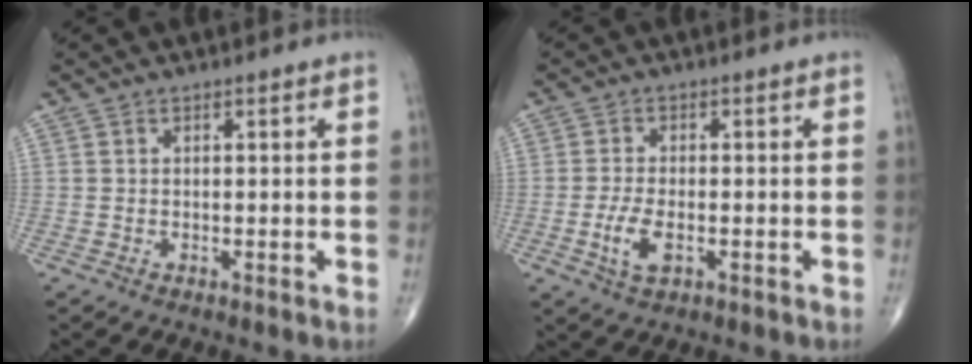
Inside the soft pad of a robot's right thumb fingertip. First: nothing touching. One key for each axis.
{"total": 5.0, "fx": -1.5, "fy": 2.3, "fz": 4.2, "tx": -0.089, "ty": 0.001, "tz": -0.025}